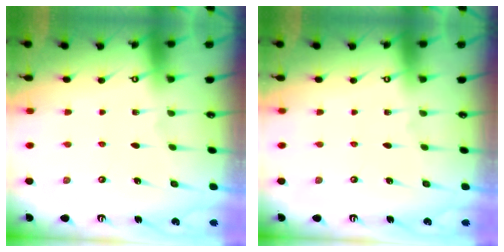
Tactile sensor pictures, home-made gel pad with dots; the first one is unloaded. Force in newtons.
{"total": 0.0}